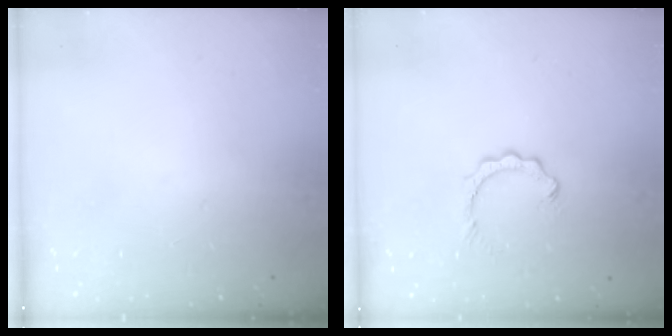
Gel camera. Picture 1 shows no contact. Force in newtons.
{"total": 2.8, "press": 2.8, "slide": 0.2}